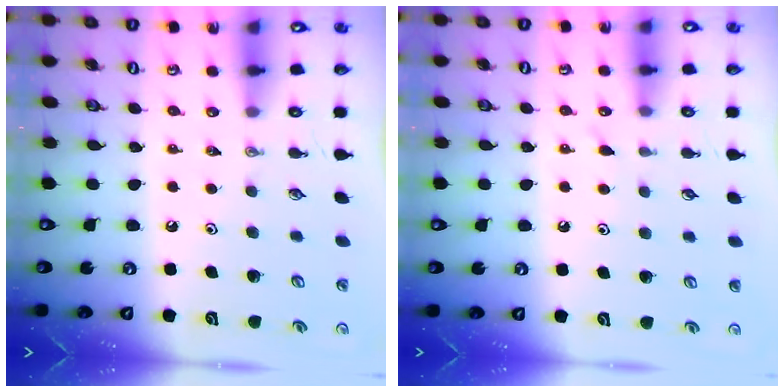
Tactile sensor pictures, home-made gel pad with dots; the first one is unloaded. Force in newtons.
{"total": 7.7, "press": 7.7, "slide": 0.7}